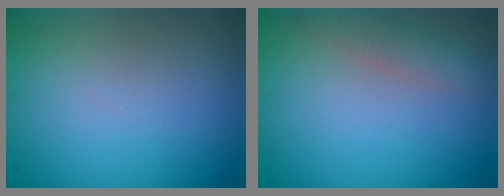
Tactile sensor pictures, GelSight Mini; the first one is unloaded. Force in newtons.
{"total": 2.4, "press": 2.4, "slide": 0.2}